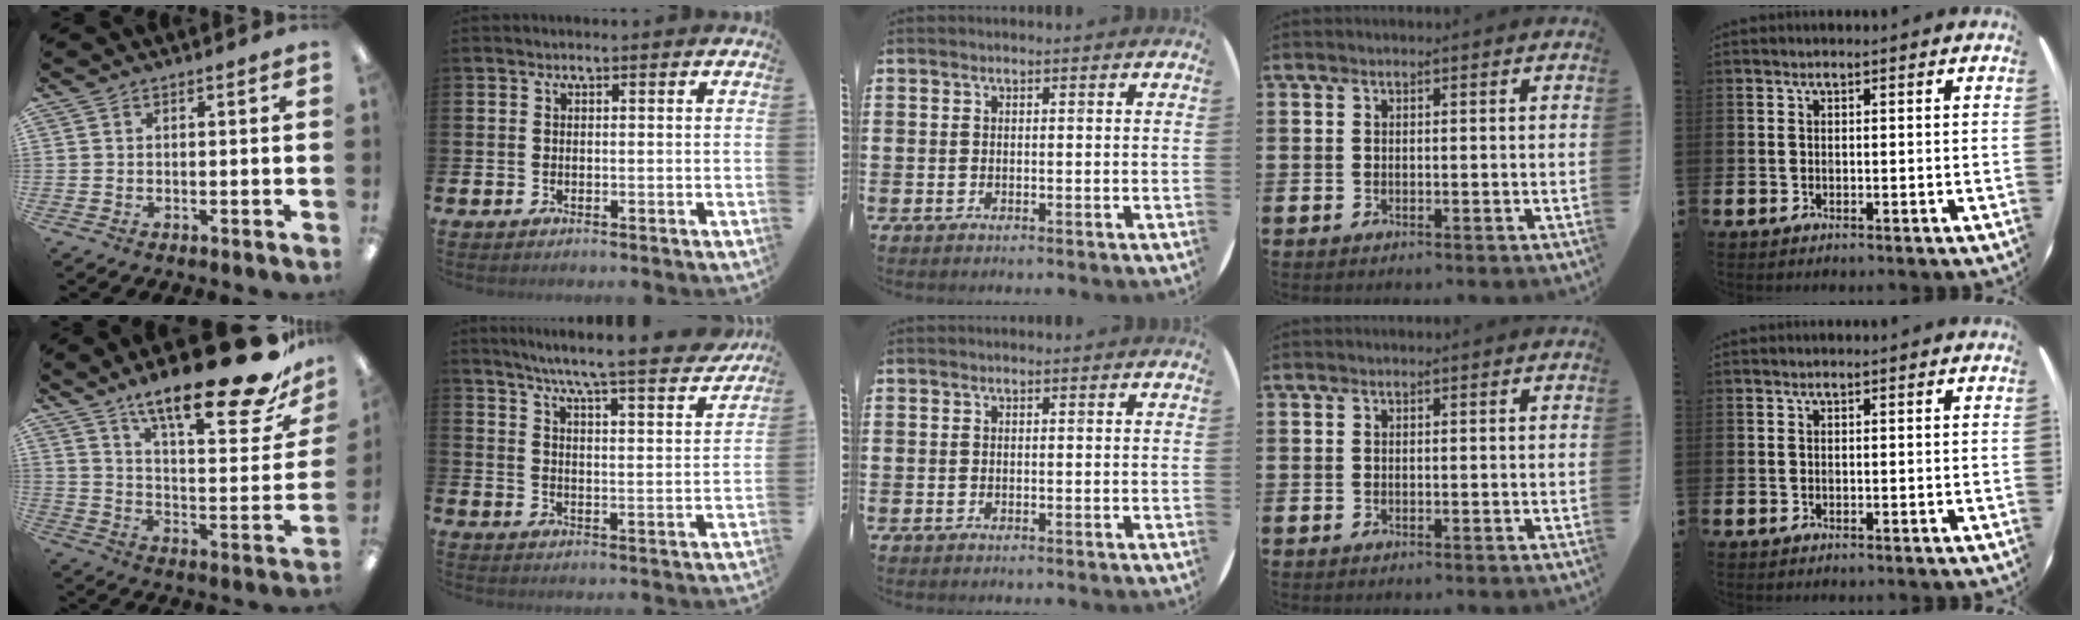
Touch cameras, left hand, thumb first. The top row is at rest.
{"thumb": {"total": 24.4, "force": [17.7, 5.8, 15.7], "torque": [-0.236, -0.123, 0.283]}, "index": {"total": 7.3, "force": [6.8, -0.3, 2.7], "torque": [-0.067, -0.052, 0.114]}}